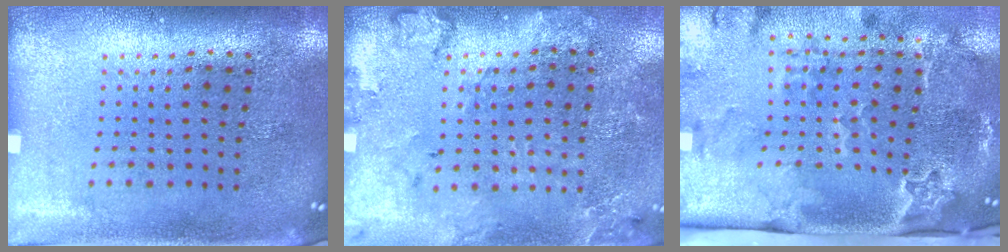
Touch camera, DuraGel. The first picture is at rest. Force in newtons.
{"total": 1.8, "press": 1.7, "slide": 0.4}
{"total": 3.6, "press": 2.4, "slide": 2.6}